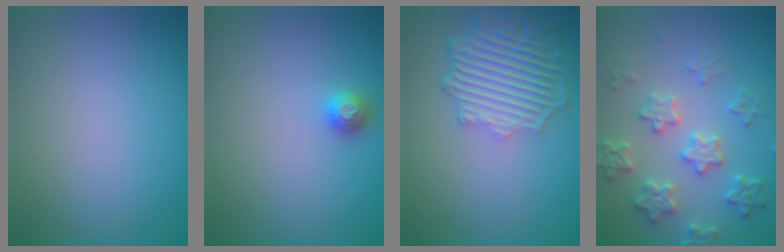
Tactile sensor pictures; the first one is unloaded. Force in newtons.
{"total": 1.3, "press": 1.2, "slide": 0.3}
{"total": 6.2, "press": 5.0, "slide": 3.8}
{"total": 3.8, "press": 3.7, "slide": 0.8}